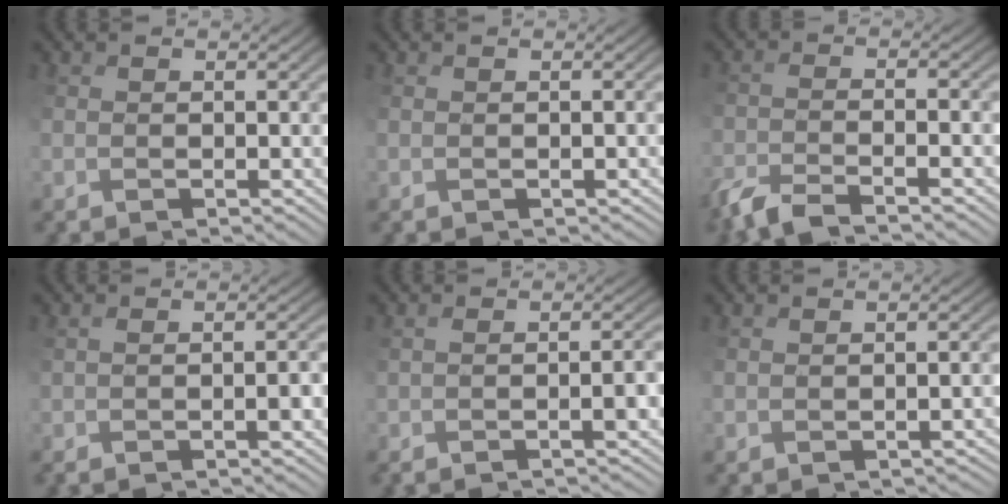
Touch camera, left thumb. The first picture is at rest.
{"total": 0.8, "force": [-0.5, 0.4, 0.5], "torque": [-0.003, -0.003, -0.002]}
{"total": 5.2, "force": [-4.2, 0.4, 3.0], "torque": [-0.061, 0.000, -0.082]}
{"total": 2.6, "force": [-1.7, 0.1, 2.0], "torque": [-0.013, 0.006, -0.012]}
{"total": 3.4, "force": [-2.3, 0.1, 2.5], "torque": [-0.015, 0.009, -0.017]}
{"total": 2.3, "force": [-1.7, 0.7, 1.3], "torque": [-0.006, 0.000, -0.009]}